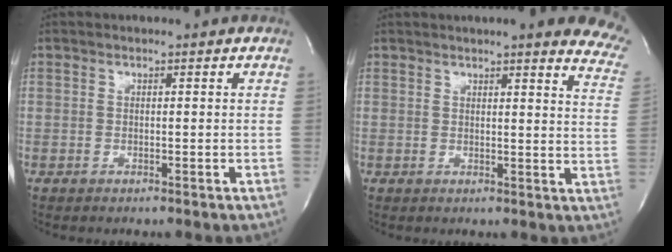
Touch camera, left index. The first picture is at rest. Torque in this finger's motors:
{"motor_torque": [0.13, -0.22, 0.51, 0.09]}